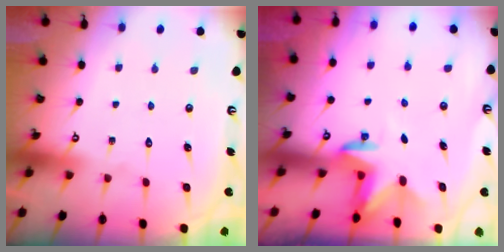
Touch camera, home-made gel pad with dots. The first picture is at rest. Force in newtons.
{"total": 3.1, "press": 3.0, "slide": 0.7}